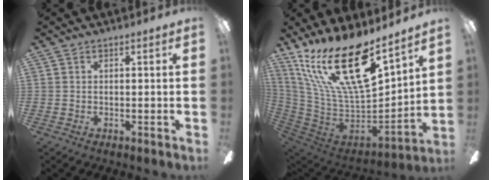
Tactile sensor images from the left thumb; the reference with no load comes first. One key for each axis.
{"total": 26.1, "fx": 15.8, "fy": 9.6, "fz": 18.4, "tx": -0.352, "ty": -0.101, "tz": 0.280}